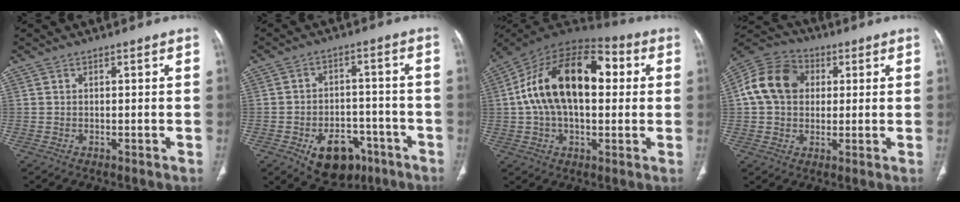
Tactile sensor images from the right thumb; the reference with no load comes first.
{"total": 9.0, "force": [-4.2, 6.1, 5.2], "torque": [-0.052, 0.024, -0.051]}
{"total": 22.2, "force": [3.1, 12.7, 18.0], "torque": [-0.300, 0.036, 0.042]}
{"total": 13.7, "force": [2.4, 10.9, 8.1], "torque": [-0.142, 0.022, 0.033]}